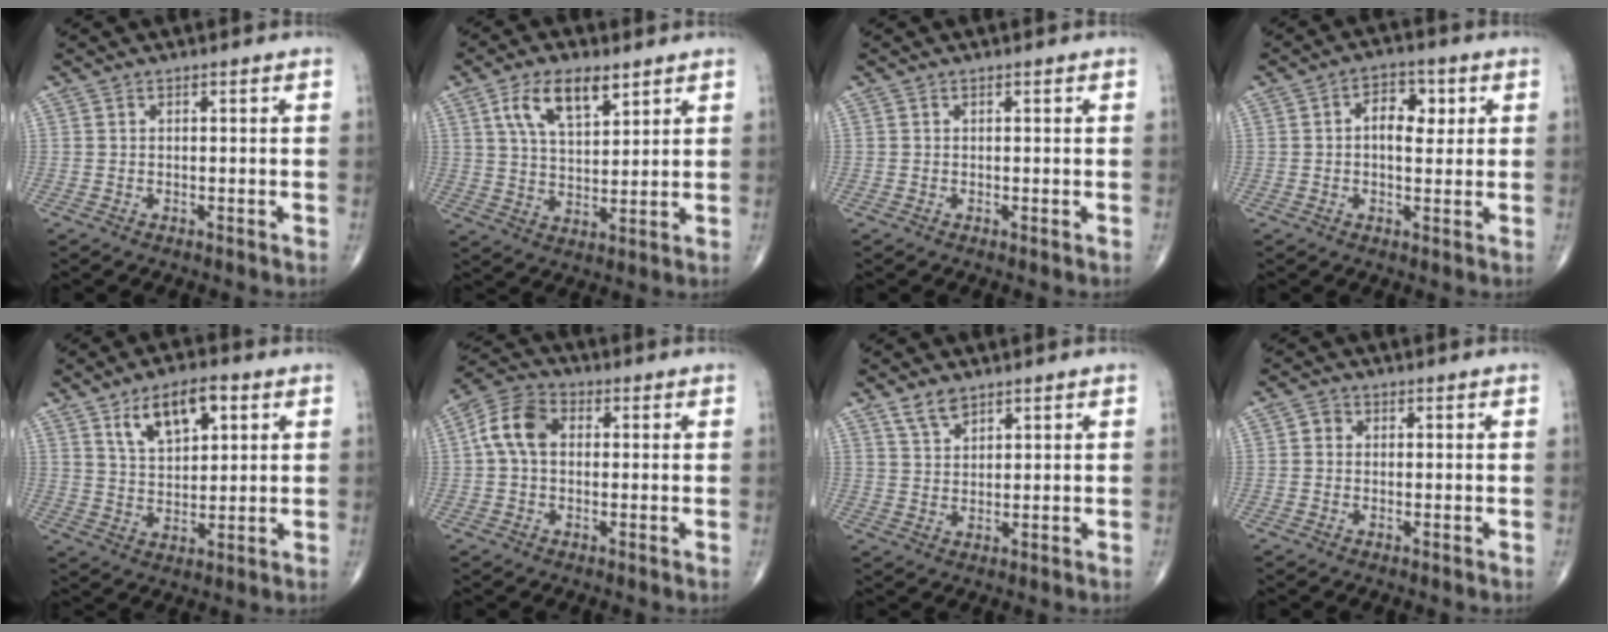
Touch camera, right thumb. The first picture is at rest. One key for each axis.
{"total": 10.0, "fx": 5.3, "fy": 4.6, "fz": 7.2, "tx": -0.119, "ty": -0.018, "tz": 0.101}
{"total": 0.0}
{"total": 6.4, "fx": 1.1, "fy": 3.9, "fz": 5.0, "tx": -0.052, "ty": 0.006, "tz": 0.010}
{"total": 10.2, "fx": 4.8, "fy": 5.0, "fz": 7.5, "tx": -0.105, "ty": -0.015, "tz": 0.086}
{"total": 8.2, "fx": 0.9, "fy": 5.7, "fz": 5.9, "tx": -0.114, "ty": 0.027, "tz": 0.008}
{"total": 3.9, "fx": 2.9, "fy": 1.9, "fz": 1.8, "tx": -0.025, "ty": -0.017, "tz": 0.060}
{"total": 1.8, "fx": 0.1, "fy": 1.6, "fz": 0.8, "tx": -0.004, "ty": 0.004, "tz": -0.002}